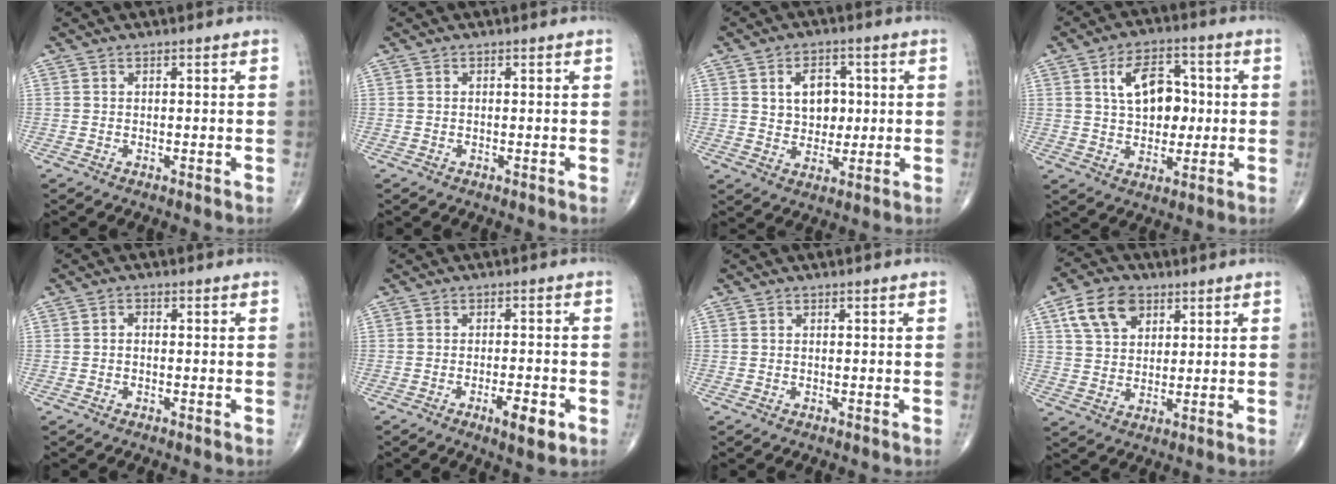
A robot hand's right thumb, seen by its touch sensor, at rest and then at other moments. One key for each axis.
{"total": 0.0}
{"total": 7.7, "fx": 1.5, "fy": 5.7, "fz": 4.9, "tx": -0.042, "ty": -0.005, "tz": 0.027}
{"total": 11.4, "fx": 1.9, "fy": 7.3, "fz": 8.6, "tx": -0.110, "ty": 0.007, "tz": 0.031}
{"total": 1.3, "fx": -0.1, "fy": 1.0, "fz": 0.9, "tx": -0.010, "ty": 0.006, "tz": -0.004}
{"total": 5.5, "fx": -2.5, "fy": 1.6, "fz": 4.7, "tx": -0.071, "ty": 0.001, "tz": -0.035}
{"total": 0.0}
{"total": 9.8, "fx": 4.5, "fy": 6.7, "fz": 5.7, "tx": -0.083, "ty": -0.008, "tz": 0.081}